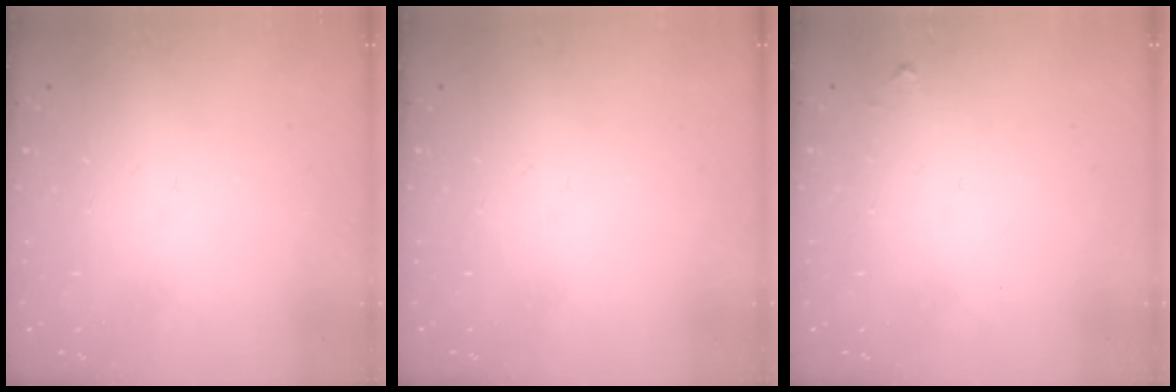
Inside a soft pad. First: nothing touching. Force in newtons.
{"total": 0.0}
{"total": 3.9, "press": 3.9, "slide": 0.6}